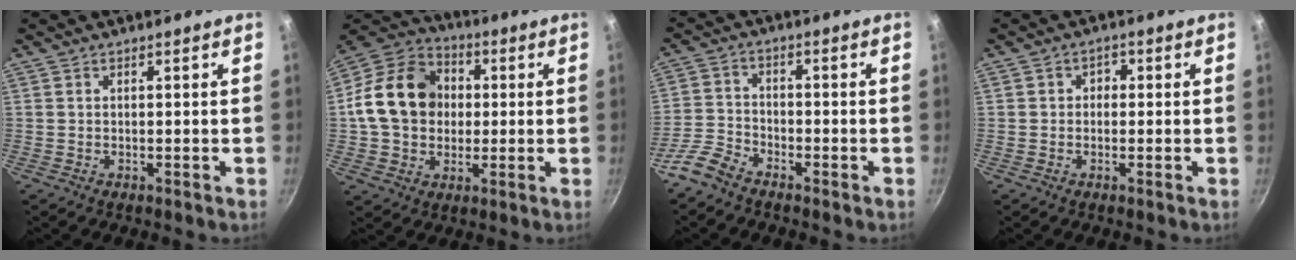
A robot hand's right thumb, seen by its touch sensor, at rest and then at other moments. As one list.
[{"total": 17.5, "force": [1.2, 14.2, 10.2], "torque": [-0.151, 0.028, 0.009]}, {"total": 5.7, "force": [-4.5, 2.9, 2.1], "torque": [-0.039, 0.035, -0.099]}, {"total": 2.1, "force": [-0.2, 1.9, 0.9], "torque": [-0.001, 0.007, -0.009]}]